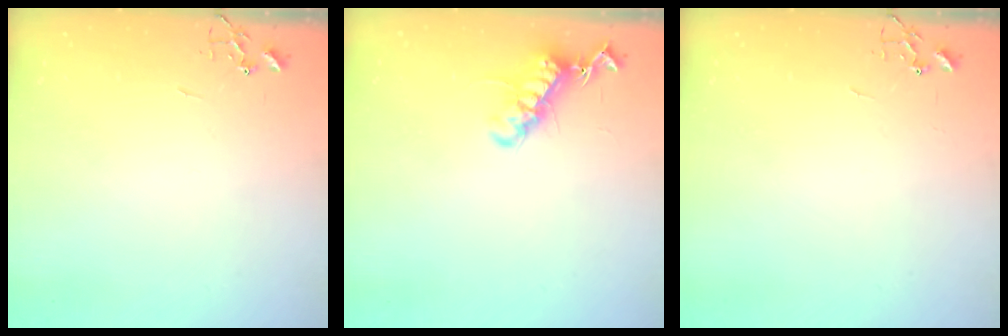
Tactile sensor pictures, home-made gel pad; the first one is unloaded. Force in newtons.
{"total": 13.3, "press": 13.3, "slide": 0.9}
{"total": 0.0}